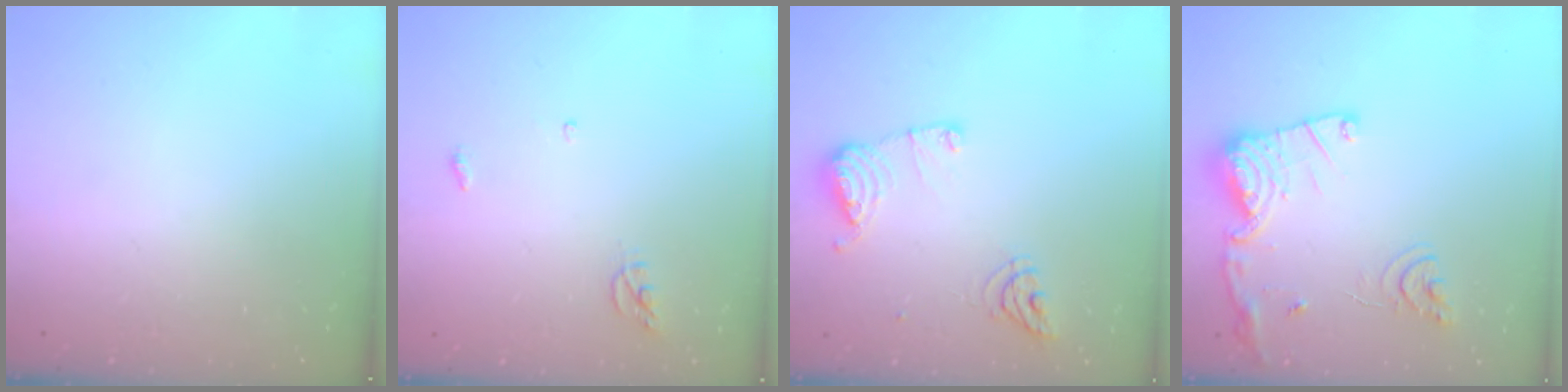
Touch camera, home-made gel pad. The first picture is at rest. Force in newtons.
{"total": 3.9, "press": 3.8, "slide": 0.3}
{"total": 11.3, "press": 11.2, "slide": 0.9}
{"total": 16.3, "press": 16.2, "slide": 1.5}